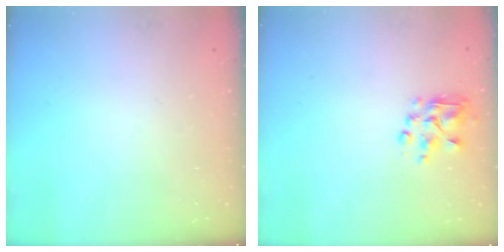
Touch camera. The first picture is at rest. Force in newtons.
{"total": 4.5, "press": 4.4, "slide": 0.6}